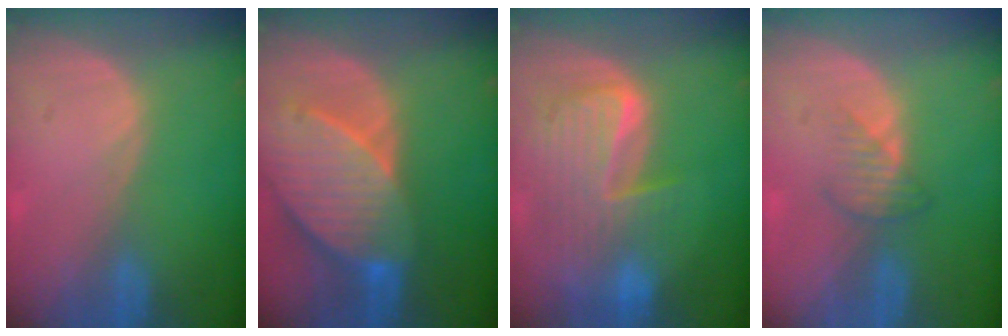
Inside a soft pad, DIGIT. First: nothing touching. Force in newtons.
{"total": 10.3, "press": 9.1, "slide": 4.9}
{"total": 9.8, "press": 8.4, "slide": 5.0}
{"total": 2.8, "press": 2.7, "slide": 0.8}